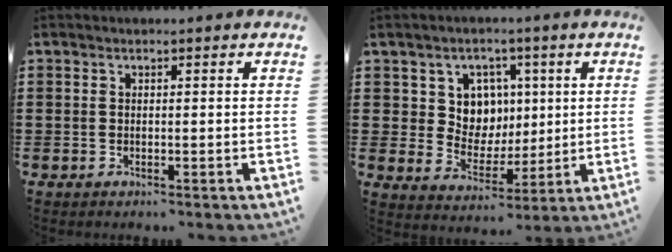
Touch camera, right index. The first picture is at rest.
{"total": 7.6, "force": [2.5, 6.7, 2.6], "torque": [-0.070, 0.003, 0.046]}